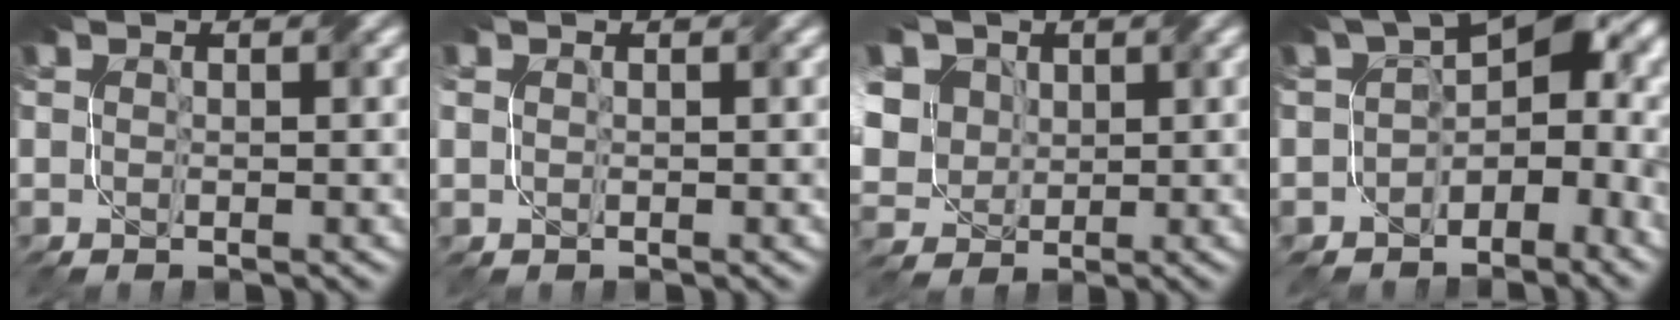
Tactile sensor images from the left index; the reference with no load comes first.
{"total": 0.9, "force": [0.4, 0.6, -0.4], "torque": [0.010, 0.002, 0.006]}
{"total": 11.7, "force": [4.5, 9.3, 5.6], "torque": [-0.132, 0.032, 0.057]}
{"total": 7.4, "force": [-1.8, 5.1, 5.0], "torque": [-0.047, 0.004, -0.040]}